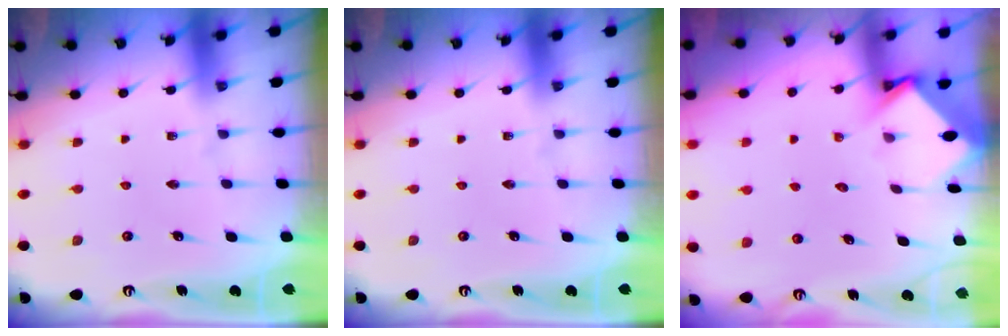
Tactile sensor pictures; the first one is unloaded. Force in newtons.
{"total": 0.0}
{"total": 3.5, "press": 3.5, "slide": 0.2}